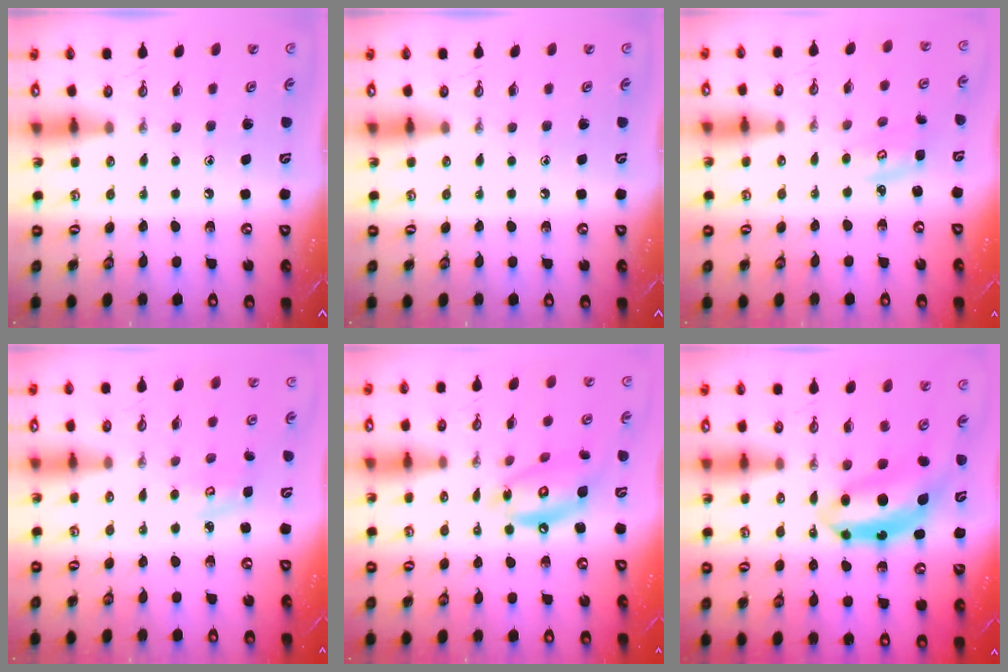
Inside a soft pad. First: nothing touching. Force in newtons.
{"total": 0.0}
{"total": 2.6, "press": 2.5, "slide": 0.3}
{"total": 2.9, "press": 2.8, "slide": 0.3}
{"total": 12.8, "press": 12.8, "slide": 1.1}
{"total": 7.0, "press": 7.0, "slide": 0.7}